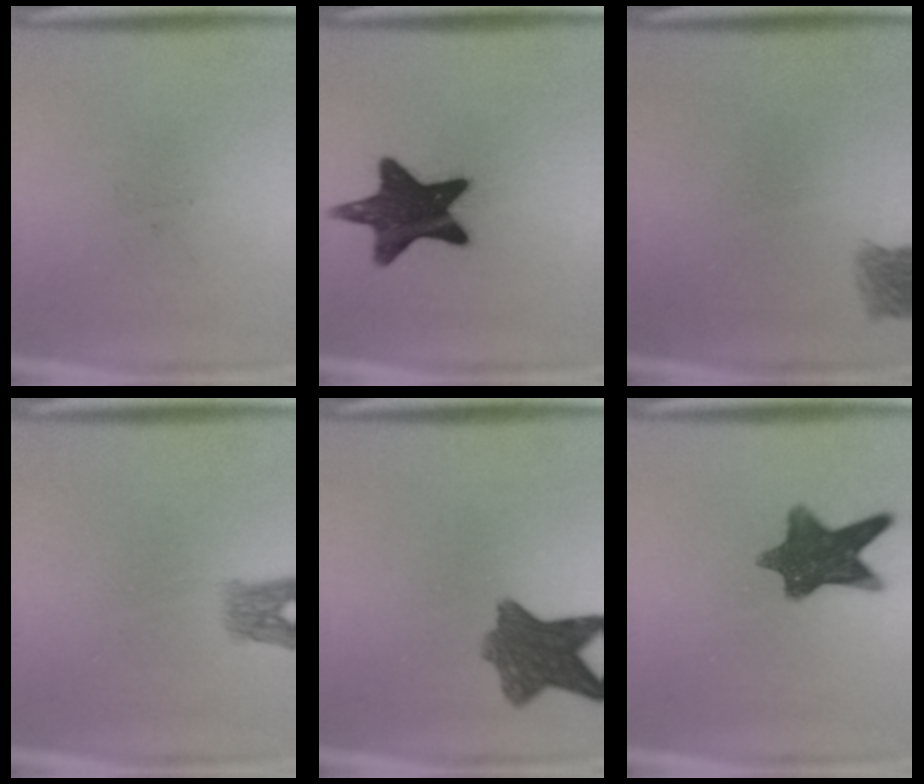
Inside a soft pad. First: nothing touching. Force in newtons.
{"total": 15.3}
{"total": 2.6}
{"total": 2.5}
{"total": 8.6}
{"total": 10.8}